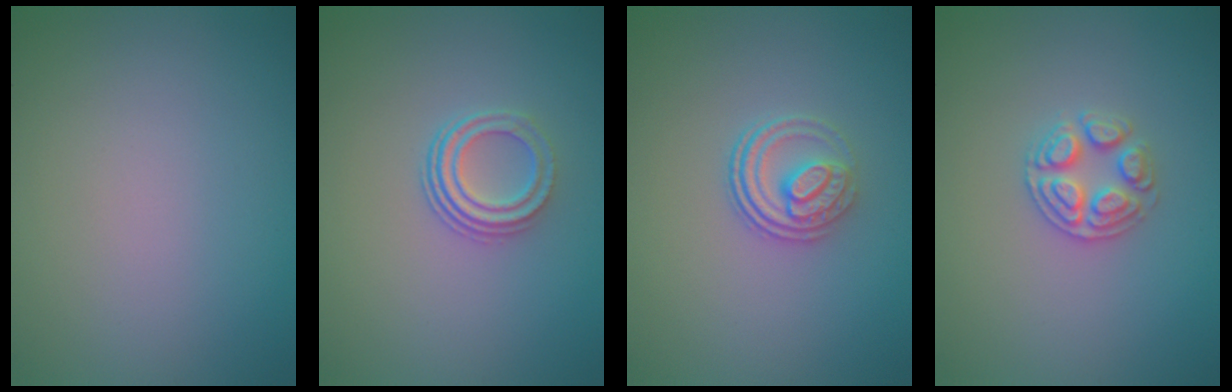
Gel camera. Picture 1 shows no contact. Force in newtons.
{"total": 2.9, "press": 2.2, "slide": 1.9}
{"total": 3.1, "press": 2.6, "slide": 1.7}
{"total": 2.7, "press": 2.6, "slide": 0.7}